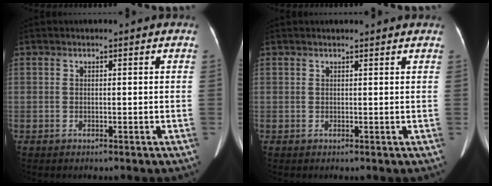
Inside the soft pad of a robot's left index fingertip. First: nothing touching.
{"total": 2.0, "force": [1.9, 0.2, 0.5], "torque": [-0.012, 0.006, 0.020]}